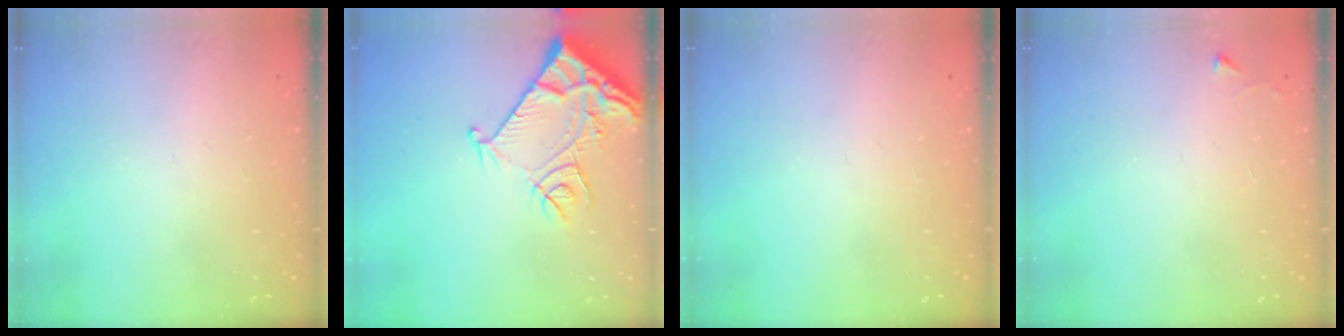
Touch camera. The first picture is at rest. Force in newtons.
{"total": 12.6, "press": 12.5, "slide": 1.5}
{"total": 0.0}
{"total": 2.3, "press": 2.3, "slide": 0.4}